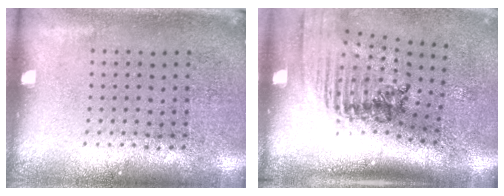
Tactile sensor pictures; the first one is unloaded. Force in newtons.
{"total": 1.7, "press": 1.4, "slide": 1.0}